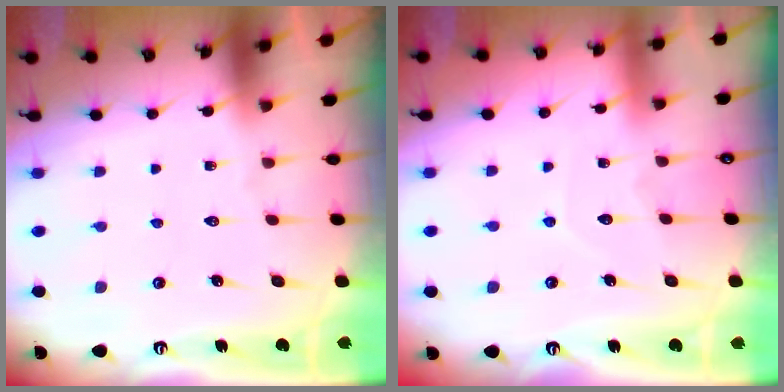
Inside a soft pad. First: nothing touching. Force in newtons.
{"total": 3.9, "press": 3.9, "slide": 0.3}